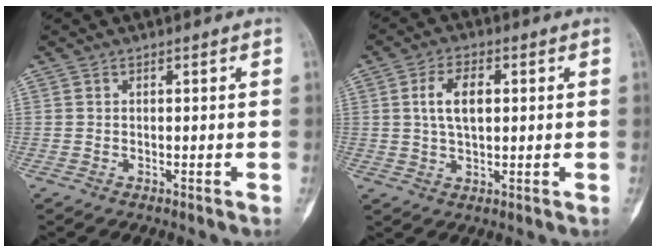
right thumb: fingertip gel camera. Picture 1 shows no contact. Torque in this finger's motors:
{"motor_torque": [0.62, 0.66, 0.48, -0.46, 0.30]}